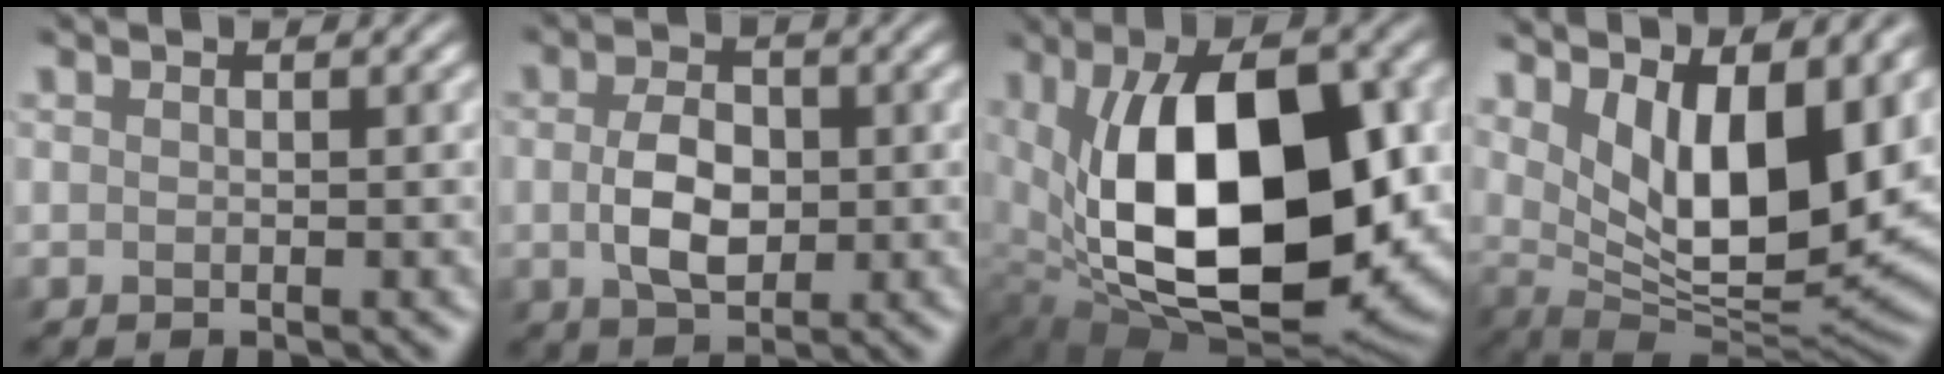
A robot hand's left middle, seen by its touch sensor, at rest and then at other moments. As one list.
[{"total": 3.5, "force": [0.0, 2.2, 2.7], "torque": [-0.063, 0.000, 0.004]}, {"total": 14.8, "force": [1.2, 8.4, 12.1], "torque": [-0.212, -0.018, 0.043]}, {"total": 10.3, "force": [3.2, 4.4, 8.7], "torque": [-0.137, -0.024, 0.065]}]